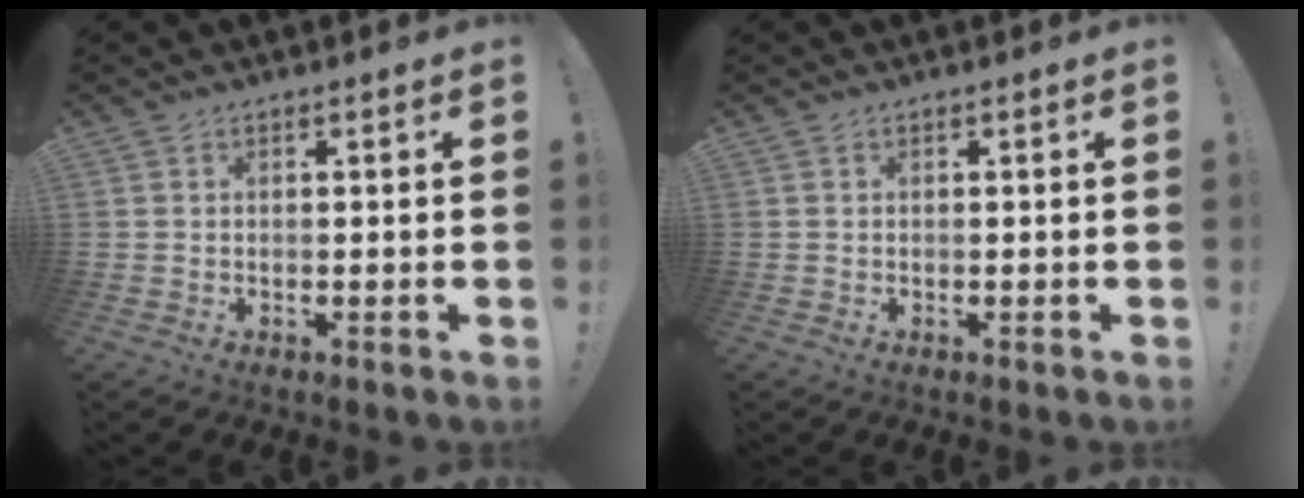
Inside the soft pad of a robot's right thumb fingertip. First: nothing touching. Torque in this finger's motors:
{"motor_torque": [0.00, 0.00, 0.01, 0.00, 0.01]}